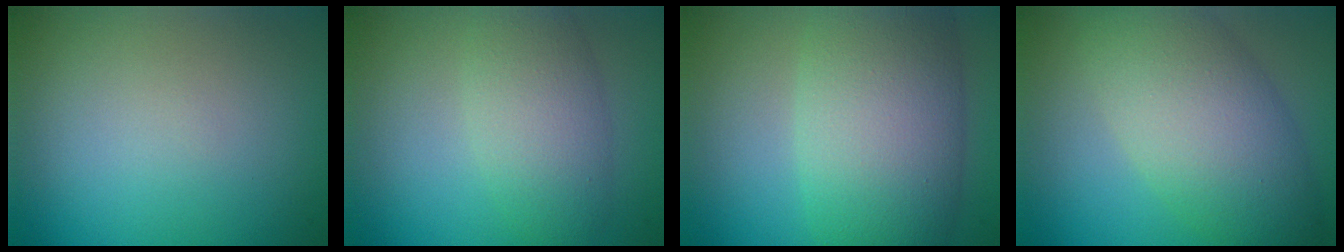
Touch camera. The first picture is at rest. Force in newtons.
{"total": 4.3, "press": 4.3, "slide": 0.1}
{"total": 9.9, "press": 9.9, "slide": 0.4}
{"total": 7.8, "press": 7.8, "slide": 0.6}